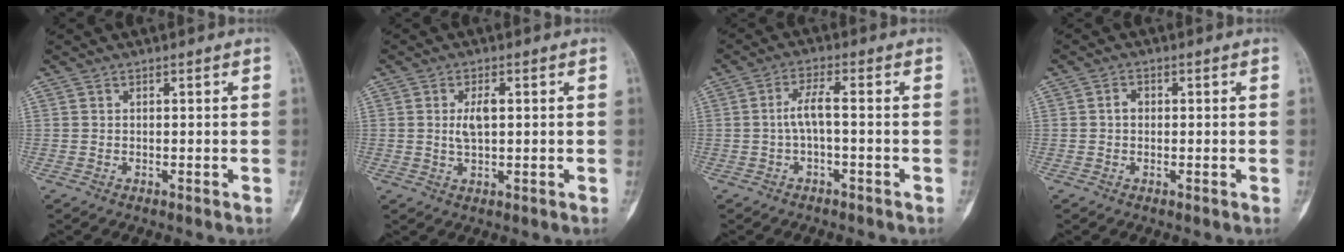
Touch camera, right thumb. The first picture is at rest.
{"total": 3.7, "force": [0.6, 1.6, 3.3], "torque": [-0.059, -0.002, 0.011]}
{"total": 6.8, "force": [-1.3, 2.1, 6.3], "torque": [-0.127, 0.040, -0.029]}
{"total": 1.7, "force": [0.0, 1.3, 1.0], "torque": [-0.013, 0.007, -0.002]}